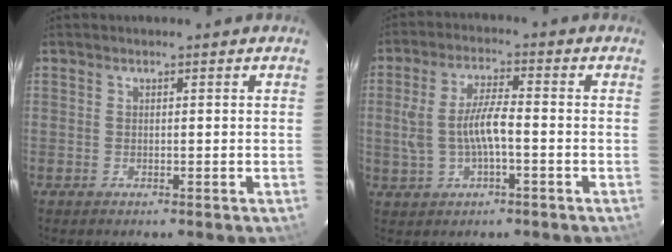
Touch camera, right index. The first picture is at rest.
{"total": 7.6, "force": [-1.3, 2.6, 7.0], "torque": [-0.141, 0.007, -0.018]}